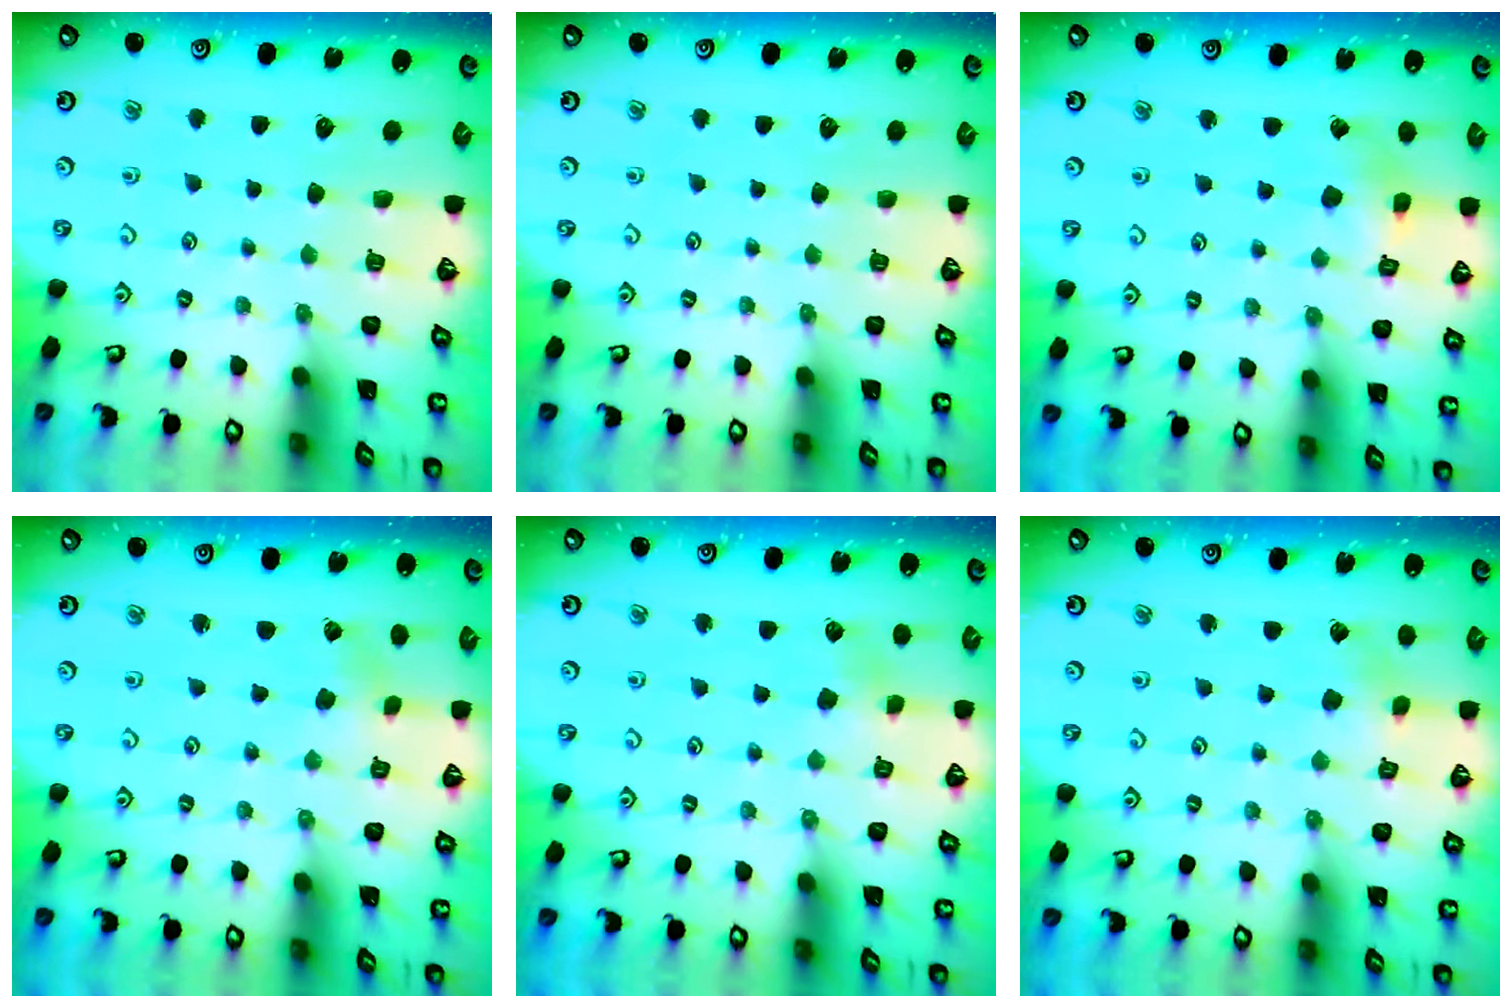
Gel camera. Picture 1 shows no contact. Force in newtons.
{"total": 0.0}
{"total": 4.0, "press": 4.0, "slide": 0.4}
{"total": 0.0}
{"total": 4.0, "press": 3.9, "slide": 0.4}
{"total": 2.1, "press": 2.1, "slide": 0.2}